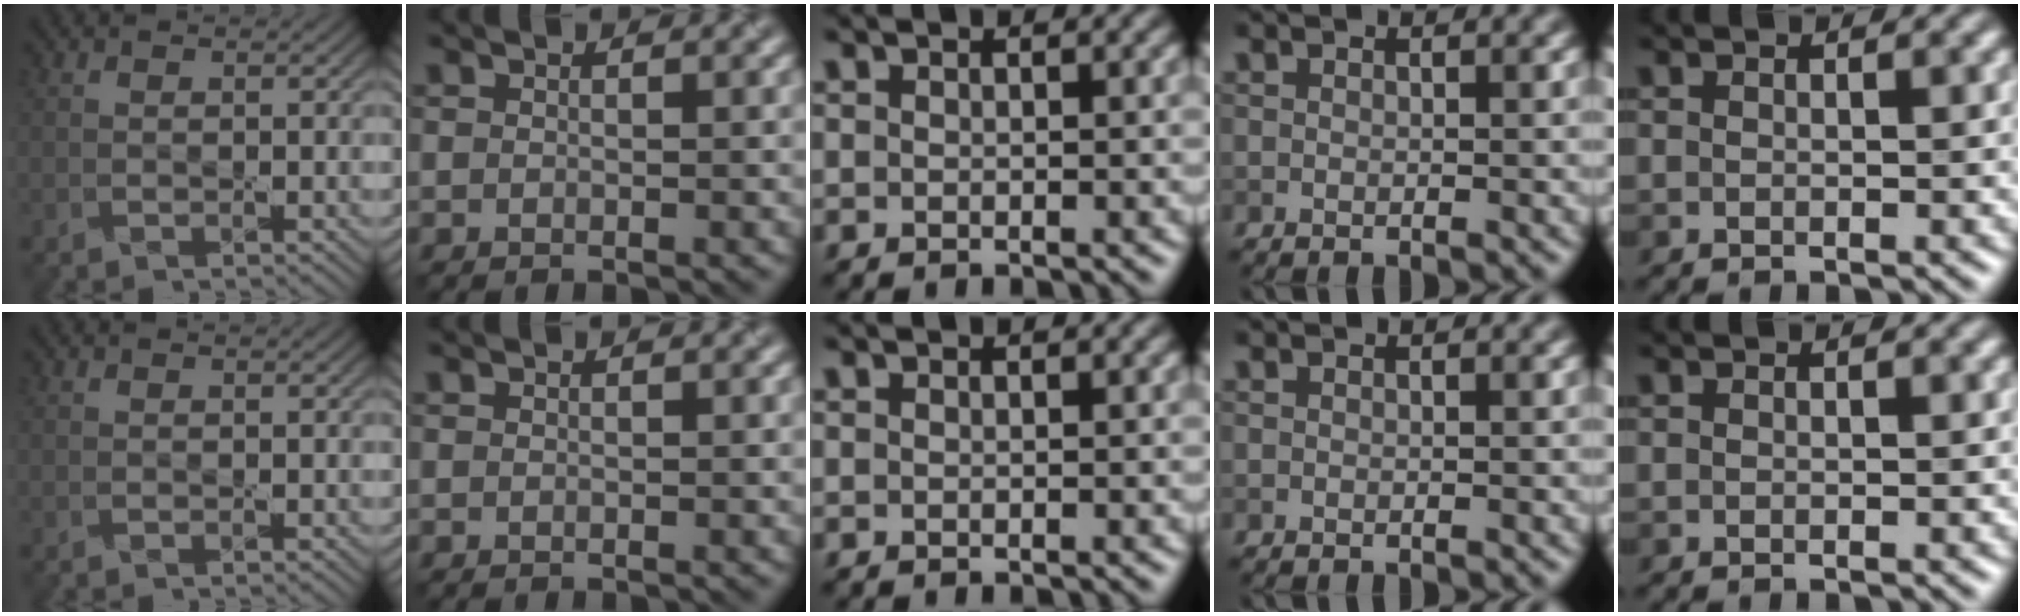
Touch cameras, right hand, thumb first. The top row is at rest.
{}